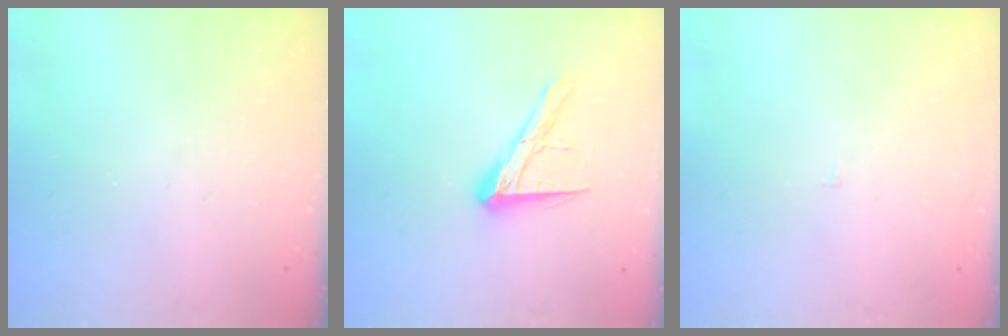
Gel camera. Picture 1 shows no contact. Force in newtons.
{"total": 12.0, "press": 12.0, "slide": 0.9}
{"total": 1.8, "press": 1.8, "slide": 0.1}